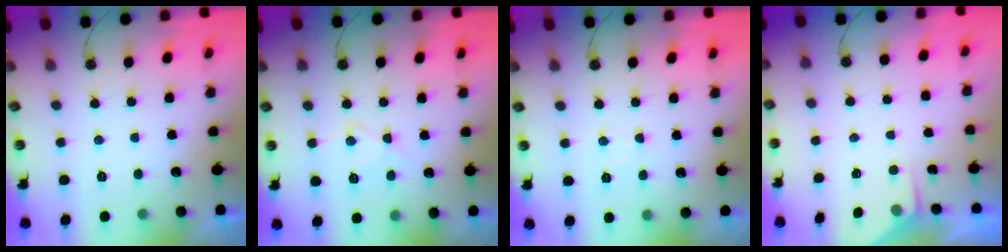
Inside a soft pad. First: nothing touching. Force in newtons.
{"total": 9.3, "press": 9.3, "slide": 0.7}
{"total": 5.3, "press": 5.2, "slide": 0.8}
{"total": 2.2, "press": 2.2, "slide": 0.3}